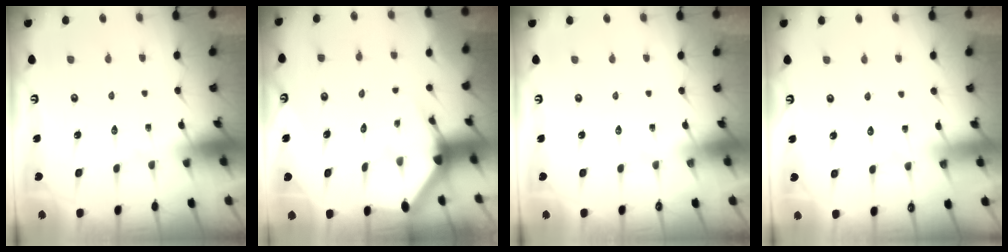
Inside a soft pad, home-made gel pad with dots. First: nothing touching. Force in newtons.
{"total": 3.3, "press": 3.3, "slide": 0.1}
{"total": 0.0}
{"total": 3.5, "press": 3.4, "slide": 0.7}